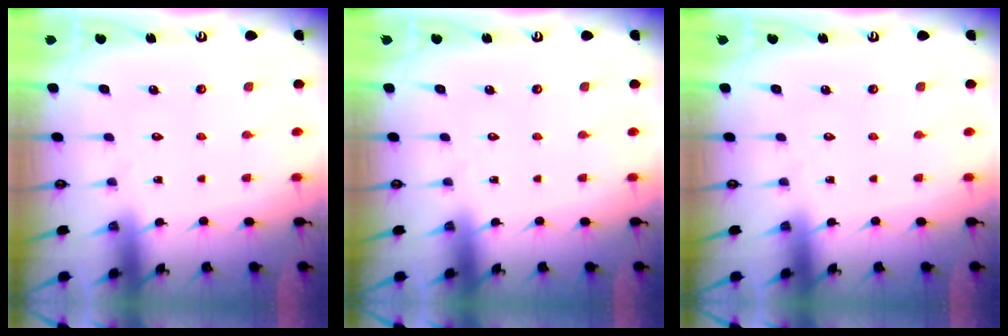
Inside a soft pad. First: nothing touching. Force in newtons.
{"total": 0.0}
{"total": 0.0}